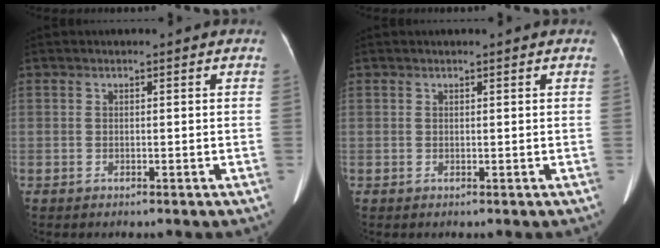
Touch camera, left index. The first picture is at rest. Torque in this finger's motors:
{"motor_torque": [-1.22, 0.92, -1.05, -0.09]}